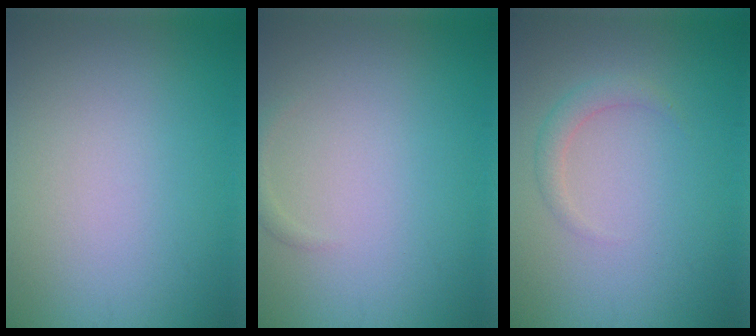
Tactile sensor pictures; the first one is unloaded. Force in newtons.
{"total": 0.7, "press": 0.7, "slide": 0.0}
{"total": 1.6, "press": 1.6, "slide": 0.1}